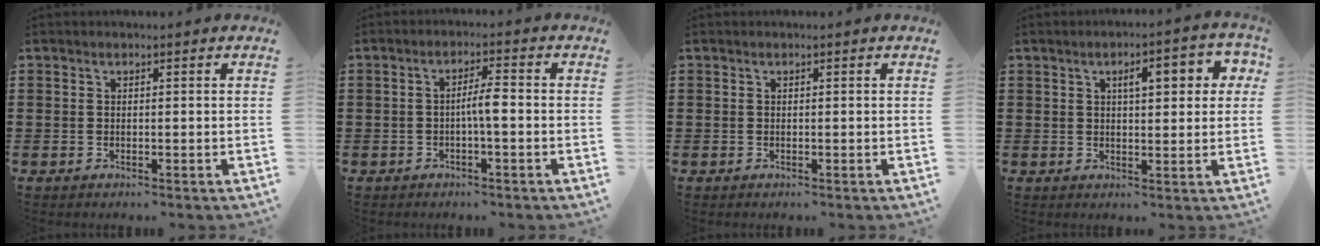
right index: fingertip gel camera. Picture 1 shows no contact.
{"total": 3.5, "force": [-0.7, 0.5, 3.4], "torque": [-0.069, 0.001, -0.017]}
{"total": 0.0}
{"total": 5.2, "force": [1.7, 1.9, 4.6], "torque": [-0.062, -0.002, 0.018]}